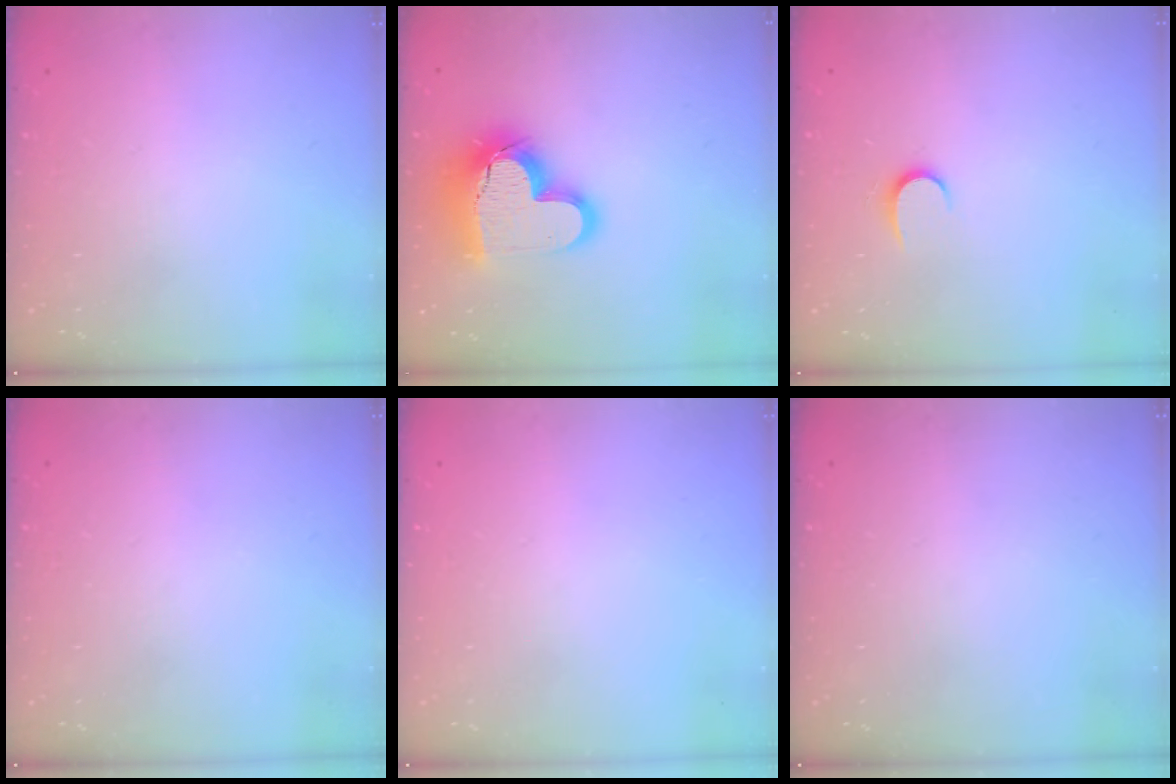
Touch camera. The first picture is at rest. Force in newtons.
{"total": 18.3, "press": 18.2, "slide": 1.4}
{"total": 5.2, "press": 5.2, "slide": 0.5}
{"total": 0.0}
{"total": 0.0}
{"total": 0.0}